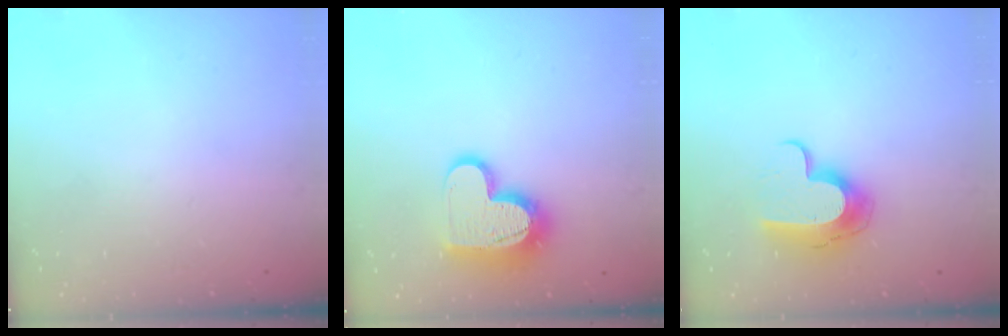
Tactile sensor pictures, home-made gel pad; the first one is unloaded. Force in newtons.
{"total": 14.7, "press": 14.6, "slide": 1.1}
{"total": 12.2, "press": 12.2, "slide": 0.3}